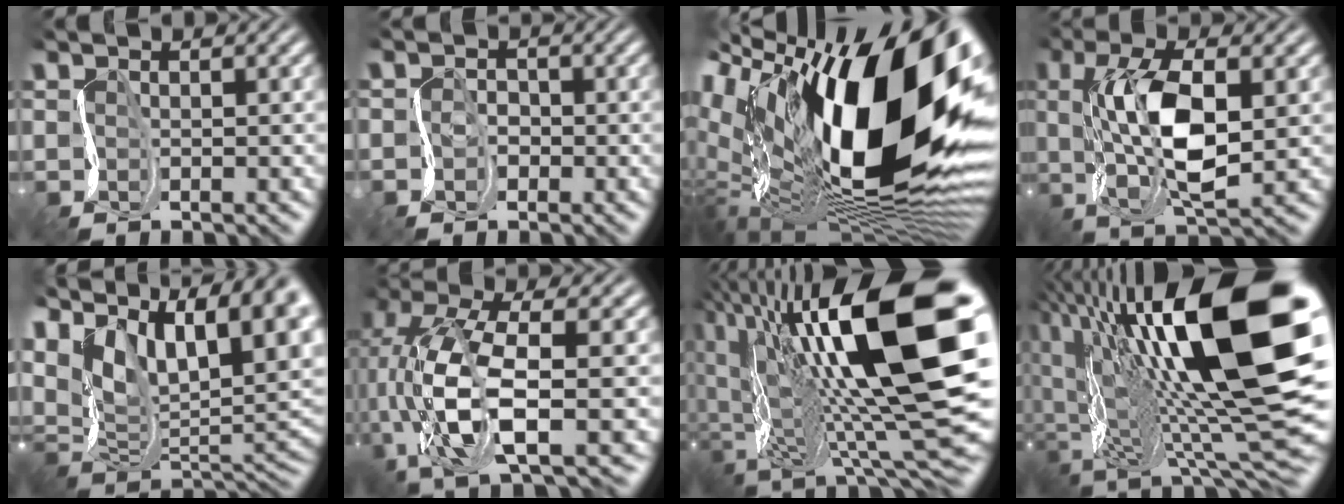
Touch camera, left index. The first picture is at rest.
{"total": 1.6, "force": [-1.2, 0.8, -0.6], "torque": [0.011, 0.002, -0.026]}
{"total": 19.6, "force": [3.8, 9.7, 16.6], "torque": [-0.301, 0.017, 0.050]}
{"total": 7.6, "force": [0.2, 2.9, 7.0], "torque": [-0.139, 0.003, 0.001]}
{"total": 14.7, "force": [5.9, 8.1, 10.8], "torque": [-0.196, 0.038, 0.098]}
{"total": 9.9, "force": [-1.6, 3.6, 9.0], "torque": [-0.203, -0.003, -0.035]}
{"total": 18.4, "force": [3.5, 7.1, 16.6], "torque": [-0.286, 0.020, 0.054]}
{"total": 18.6, "force": [3.9, 7.2, 16.8], "torque": [-0.288, 0.027, 0.061]}